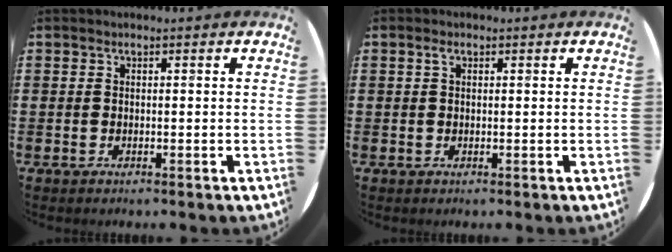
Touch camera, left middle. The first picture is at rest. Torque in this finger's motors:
{"motor_torque": [0.00, 0.03, 0.01, 0.00]}